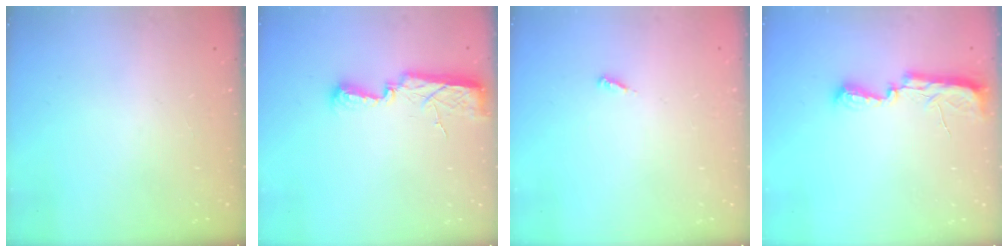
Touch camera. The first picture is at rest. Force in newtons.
{"total": 9.5, "press": 8.6, "slide": 3.9}
{"total": 2.1, "press": 2.1, "slide": 0.1}
{"total": 10.5, "press": 8.9, "slide": 5.5}